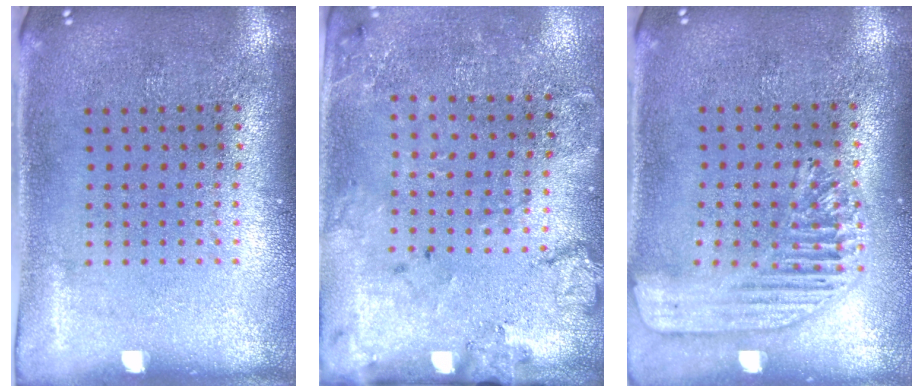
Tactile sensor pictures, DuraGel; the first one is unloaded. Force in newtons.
{"total": 1.8, "press": 1.5, "slide": 1.0}
{"total": 1.7, "press": 1.5, "slide": 0.7}